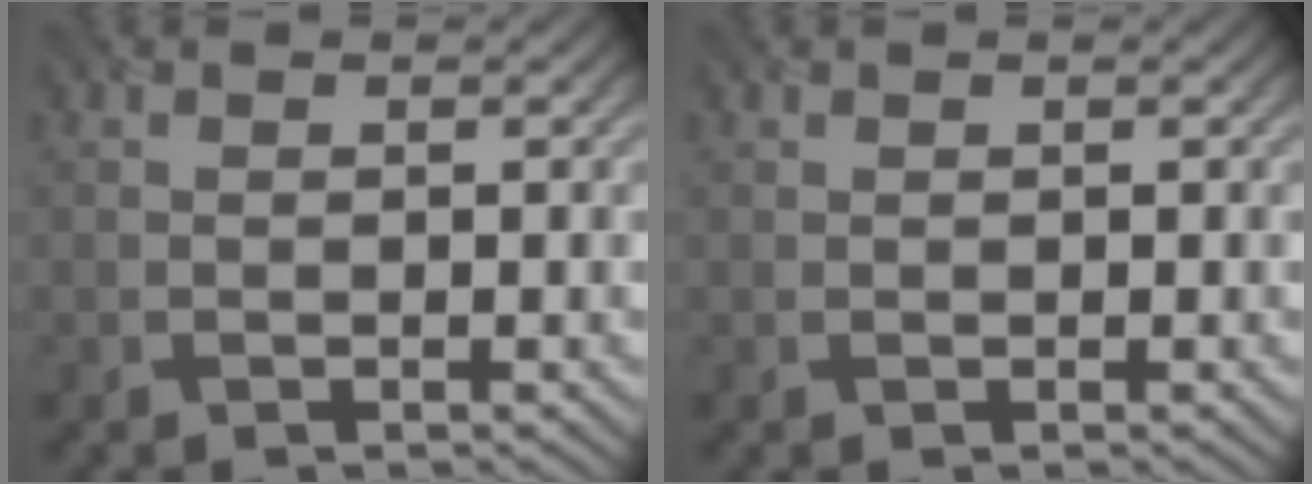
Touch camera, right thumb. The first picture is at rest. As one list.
[{"total": 0.0}]